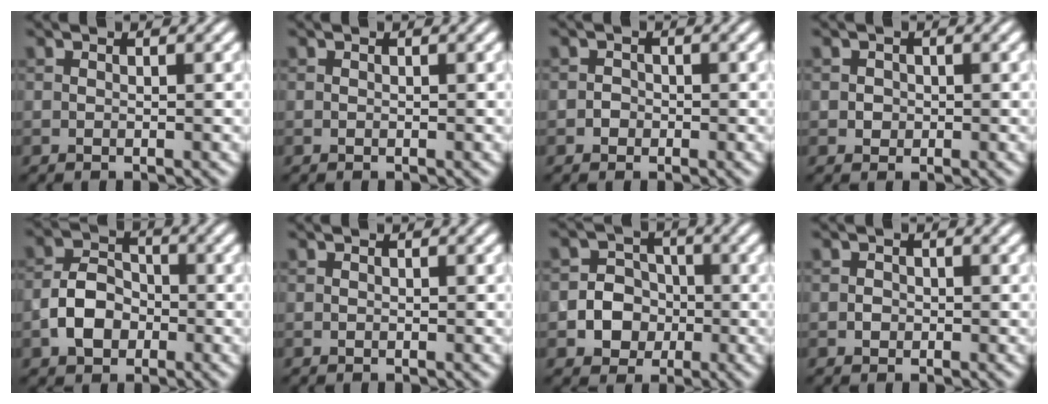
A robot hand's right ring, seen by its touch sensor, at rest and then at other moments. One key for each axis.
{"total": 0.0}
{"total": 0.9, "fx": -0.4, "fy": 0.8, "fz": 0.2, "tx": 0.002, "ty": 0.001, "tz": -0.008}
{"total": 0.9, "fx": 0.0, "fy": 0.9, "fz": 0.2, "tx": 0.003, "ty": -0.002, "tz": -0.001}
{"total": 4.2, "fx": -1.5, "fy": 3.0, "fz": 2.5, "tx": -0.044, "ty": 0.006, "tz": -0.032}
{"total": 0.0}
{"total": 4.1, "fx": -0.9, "fy": 3.7, "fz": 1.5, "tx": 0.005, "ty": 0.002, "tz": -0.037}
{"total": 0.7, "fx": -0.2, "fy": 0.7, "fz": 0.2, "tx": -0.001, "ty": -0.001, "tz": -0.005}